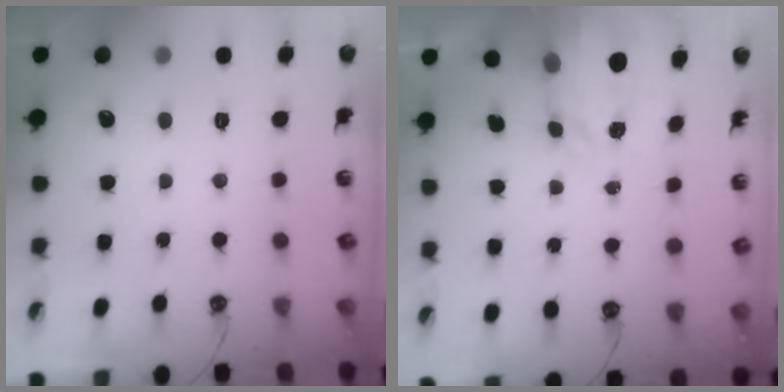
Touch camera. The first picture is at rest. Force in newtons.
{"total": 3.6, "press": 3.5, "slide": 0.4}